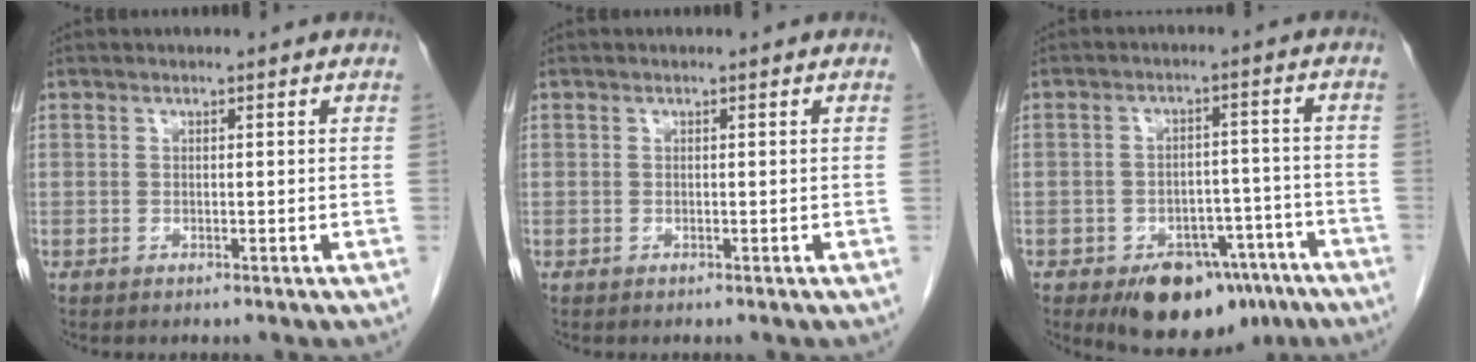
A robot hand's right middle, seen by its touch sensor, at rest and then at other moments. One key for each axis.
{"total": 0.0}
{"total": 12.6, "fx": -8.3, "fy": 6.8, "fz": 6.5, "tx": -0.075, "ty": 0.016, "tz": -0.118}